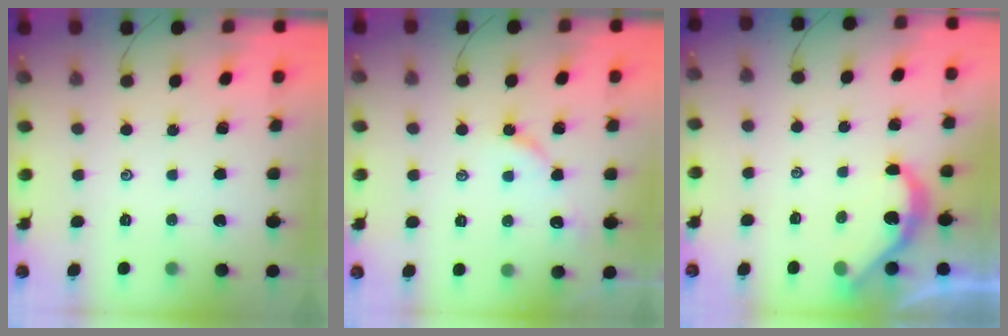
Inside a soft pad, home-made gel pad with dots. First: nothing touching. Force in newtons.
{"total": 4.6, "press": 4.6, "slide": 0.5}
{"total": 5.7, "press": 5.7, "slide": 0.2}